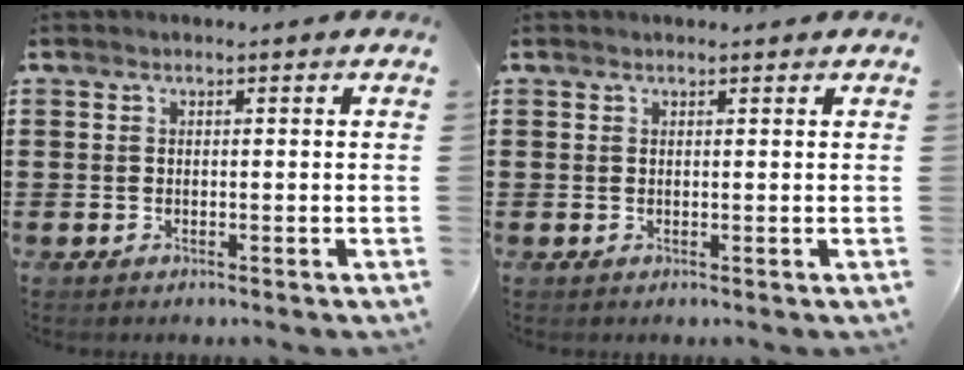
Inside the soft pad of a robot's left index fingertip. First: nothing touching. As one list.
[{"total": 0.5, "force": [0.5, 0.2, 0.2], "torque": [-0.005, 0.002, 0.009]}]